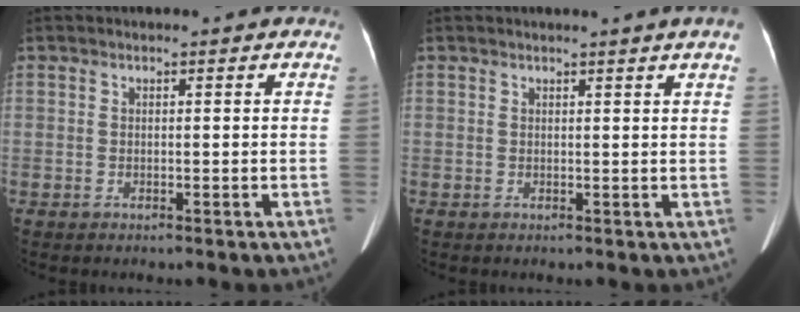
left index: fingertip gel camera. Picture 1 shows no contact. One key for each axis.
{"total": 2.8, "fx": 2.2, "fy": -0.8, "fz": 1.6, "tx": -0.020, "ty": -0.015, "tz": 0.015}